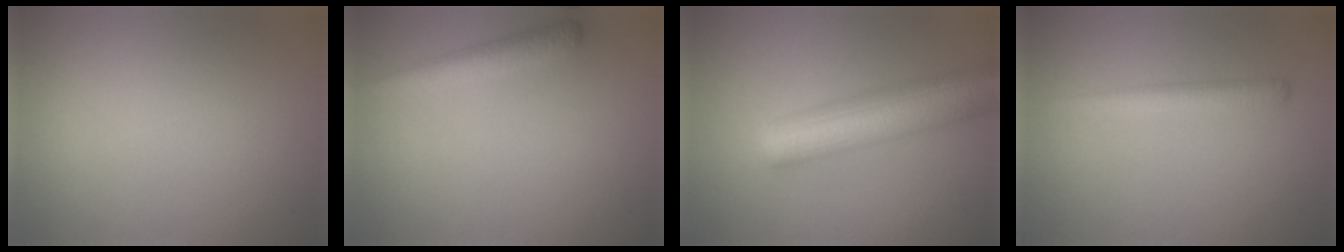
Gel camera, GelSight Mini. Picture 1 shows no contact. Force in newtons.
{"total": 2.4, "press": 2.4, "slide": 0.1}
{"total": 7.9, "press": 7.8, "slide": 0.3}
{"total": 2.1, "press": 2.1, "slide": 0.1}